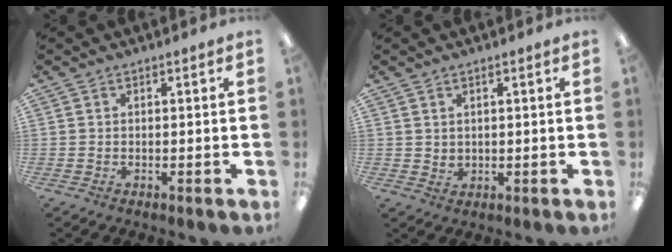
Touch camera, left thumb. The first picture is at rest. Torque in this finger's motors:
{"motor_torque": [-0.27, 0.10, -0.08, -0.12, 0.00]}